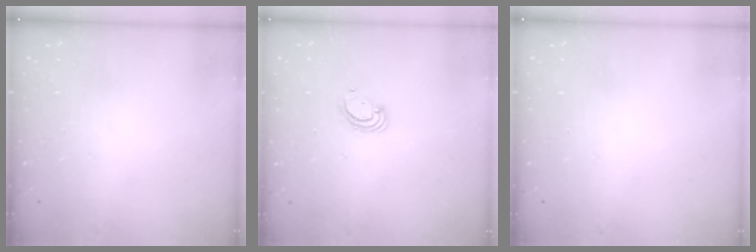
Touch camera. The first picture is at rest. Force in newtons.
{"total": 3.8, "press": 3.8, "slide": 0.1}
{"total": 0.0}